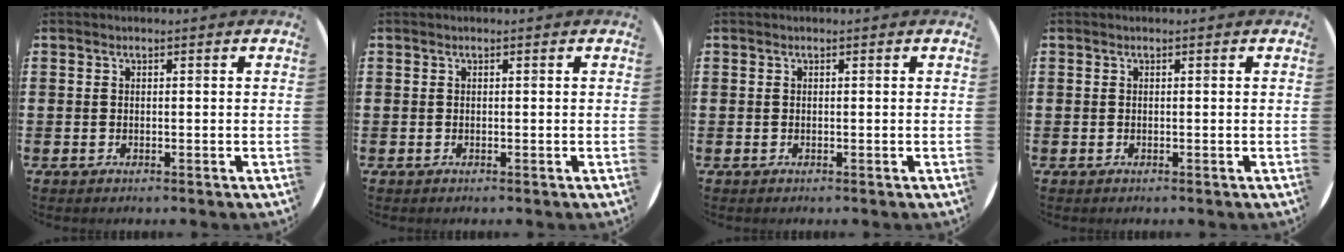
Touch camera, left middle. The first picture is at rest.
{"total": 0.0}
{"total": 0.0}
{"total": 0.0}